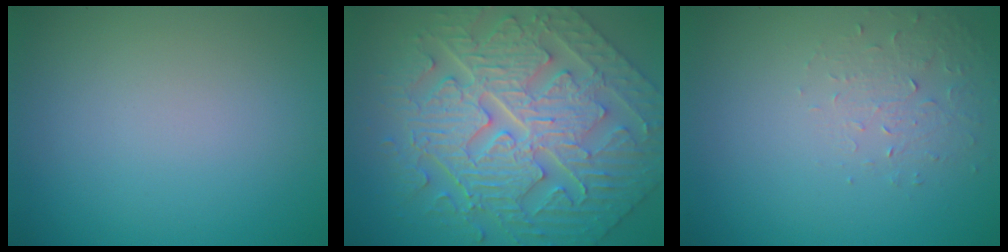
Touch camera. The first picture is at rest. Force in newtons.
{"total": 9.2, "press": 7.5, "slide": 5.4}
{"total": 1.4, "press": 0.7, "slide": 1.2}